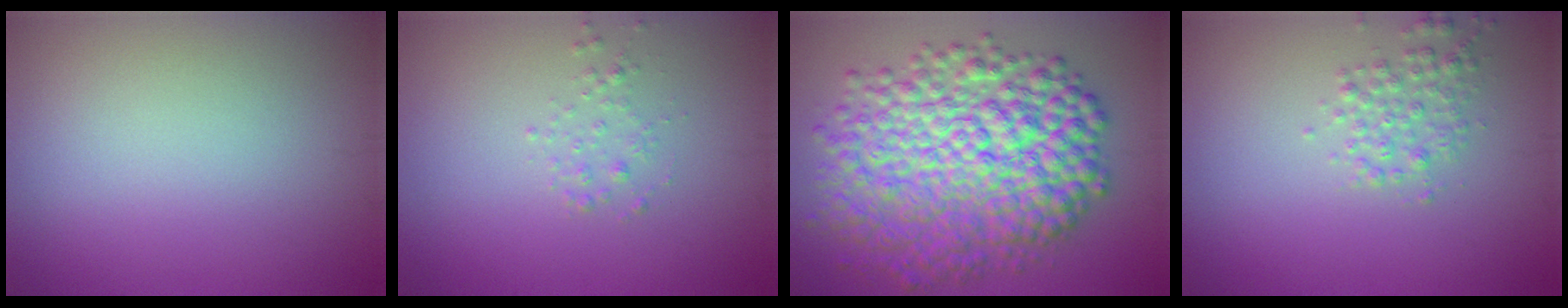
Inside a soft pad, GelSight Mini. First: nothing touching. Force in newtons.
{"total": 0.9, "press": 0.9, "slide": 0.0}
{"total": 11.8, "press": 11.8, "slide": 0.1}
{"total": 2.0, "press": 2.0, "slide": 0.1}